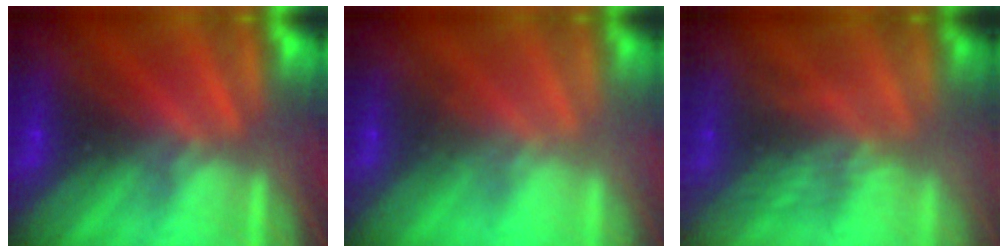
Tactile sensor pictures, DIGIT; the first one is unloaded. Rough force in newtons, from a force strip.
{"total": 2.3}
{"total": 2.9}